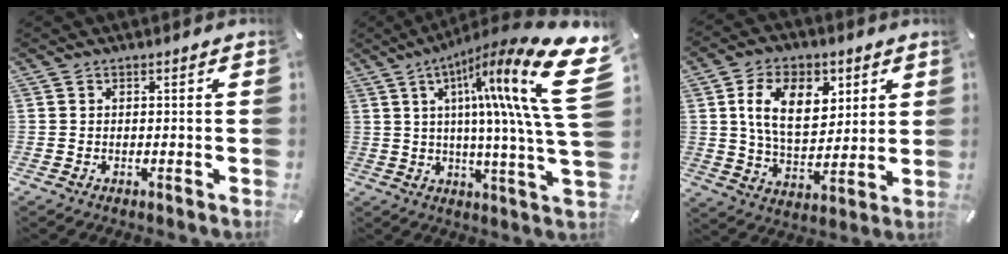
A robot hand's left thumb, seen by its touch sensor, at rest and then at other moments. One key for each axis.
{"total": 27.4, "fx": 7.9, "fy": 3.5, "fz": 26.0, "tx": -0.408, "ty": -0.059, "tz": 0.110}
{"total": 14.5, "fx": 5.2, "fy": 9.2, "fz": 9.9, "tx": -0.159, "ty": 0.003, "tz": 0.095}